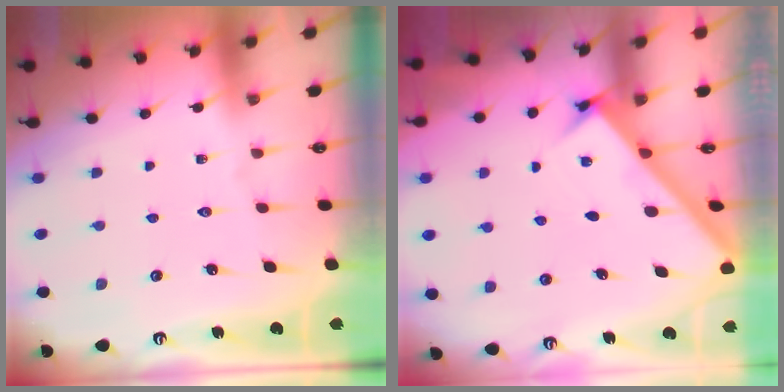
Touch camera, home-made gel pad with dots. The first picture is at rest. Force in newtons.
{"total": 2.5, "press": 2.5, "slide": 0.3}